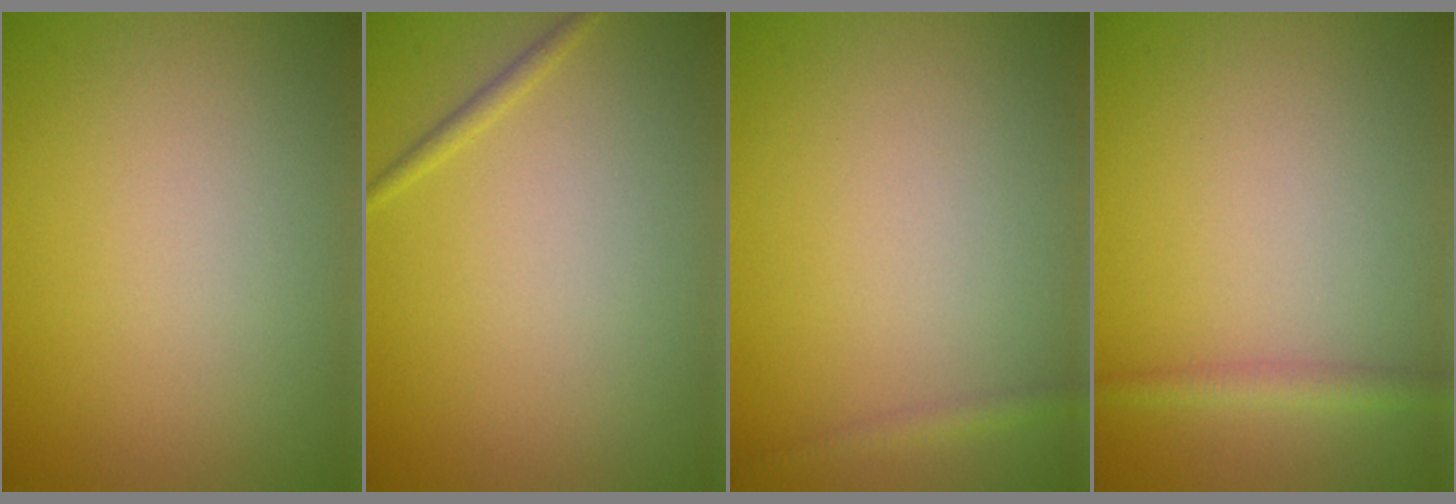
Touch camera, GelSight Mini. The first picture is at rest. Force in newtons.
{"total": 0.8, "press": 0.8, "slide": 0.0}
{"total": 1.1, "press": 1.1, "slide": 0.1}
{"total": 1.6, "press": 1.6, "slide": 0.1}